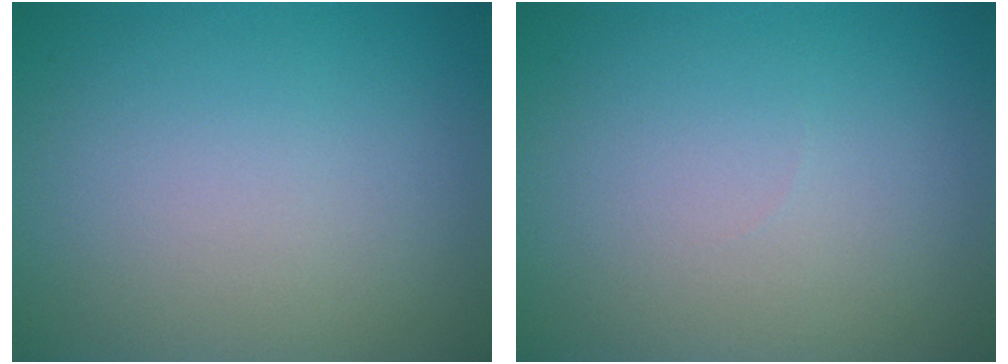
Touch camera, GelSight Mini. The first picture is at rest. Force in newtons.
{"total": 0.0}